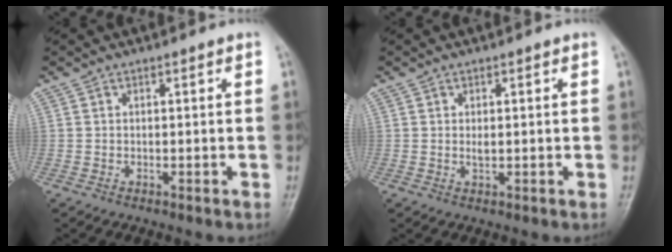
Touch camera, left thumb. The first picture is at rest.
{"total": 1.3, "force": [0.2, 0.6, 1.1], "torque": [-0.017, -0.003, 0.005]}